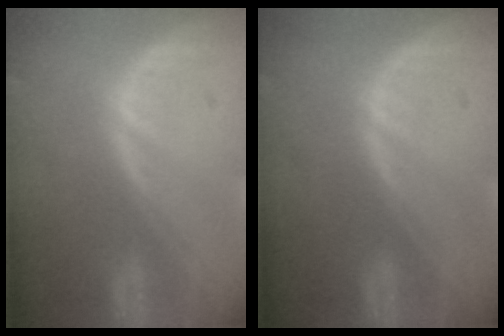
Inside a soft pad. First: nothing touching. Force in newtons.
{"total": 0.0}